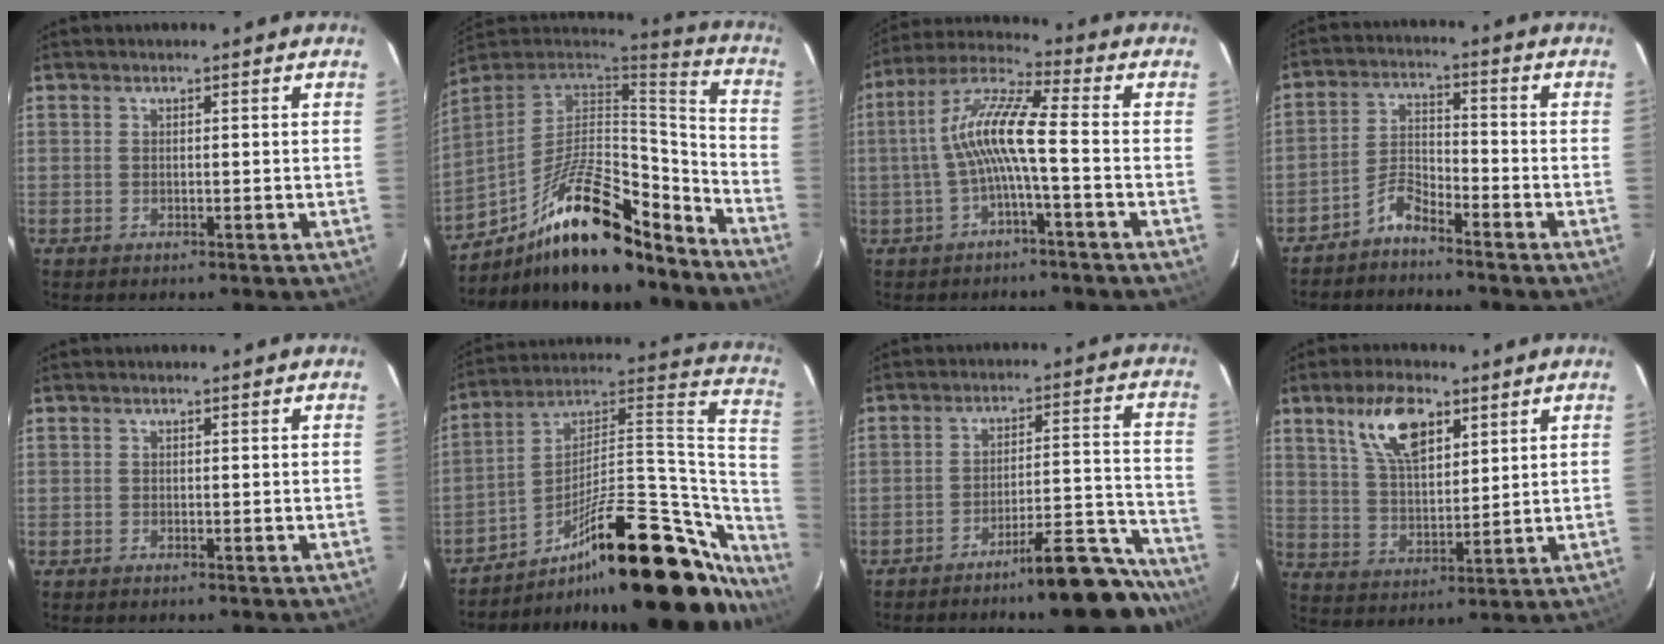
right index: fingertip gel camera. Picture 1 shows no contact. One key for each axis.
{"total": 23.3, "fx": -16.0, "fy": 8.1, "fz": 14.8, "tx": -0.254, "ty": 0.009, "tz": -0.257}
{"total": 9.6, "fx": -1.7, "fy": 0.8, "fz": 9.4, "tx": -0.203, "ty": 0.020, "tz": -0.033}
{"total": 4.4, "fx": -3.9, "fy": 1.2, "fz": 1.6, "tx": -0.042, "ty": 0.019, "tz": -0.082}
{"total": 0.0}
{"total": 32.9, "fx": -22.2, "fy": 10.1, "fz": 22.0, "tx": -0.282, "ty": 0.048, "tz": -0.333}
{"total": 15.9, "fx": -14.5, "fy": 1.5, "fz": 6.3, "tx": -0.071, "ty": 0.032, "tz": -0.201}
{"total": 10.9, "fx": 5.9, "fy": 4.8, "fz": 7.8, "tx": -0.145, "ty": 0.016, "tz": 0.116}